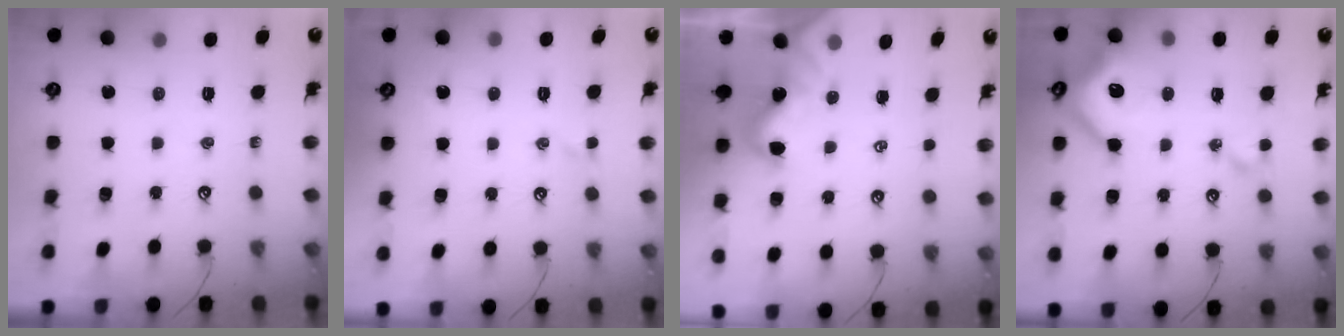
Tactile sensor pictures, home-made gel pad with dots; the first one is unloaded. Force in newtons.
{"total": 1.8, "press": 1.7, "slide": 0.6}
{"total": 1.9, "press": 1.9, "slide": 0.3}
{"total": 14.0, "press": 13.9, "slide": 1.2}